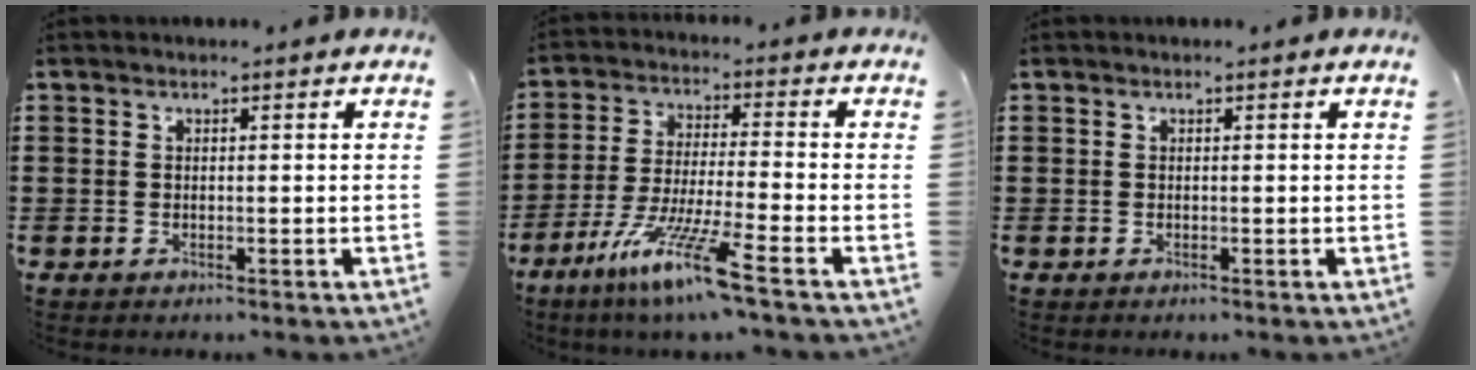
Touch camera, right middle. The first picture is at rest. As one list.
[{"total": 10.1, "force": [-7.0, -0.2, 7.3], "torque": [-0.151, -0.013, -0.138]}, {"total": 0.0}]